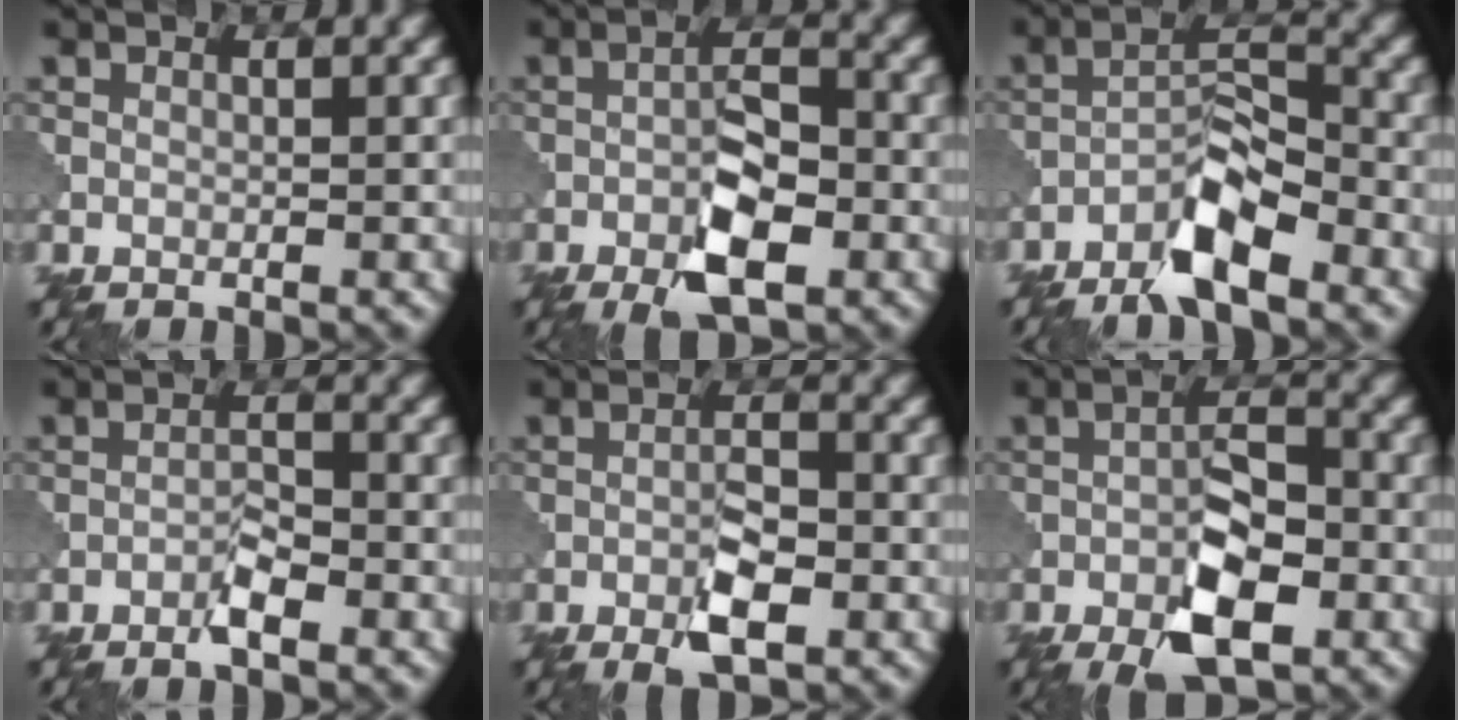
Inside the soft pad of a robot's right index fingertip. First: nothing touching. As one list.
[{"total": 6.1, "force": [-2.8, 2.2, 5.0], "torque": [-0.079, 0.005, -0.053]}, {"total": 5.8, "force": [-3.8, 1.6, 4.0], "torque": [-0.064, 0.009, -0.076]}, {"total": 2.1, "force": [-1.4, 0.5, 1.6], "torque": [-0.029, 0.004, -0.028]}, {"total": 4.1, "force": [-1.9, 1.3, 3.4], "torque": [-0.057, 0.003, -0.035]}, {"total": 6.9, "force": [-3.3, 2.7, 5.5], "torque": [-0.086, 0.006, -0.062]}]